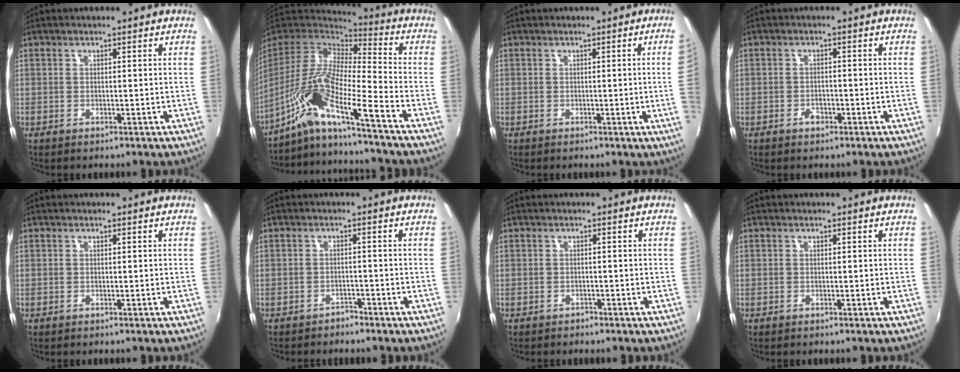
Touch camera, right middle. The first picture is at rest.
{"total": 15.4, "force": [-10.2, 0.5, 11.5], "torque": [-0.204, -0.020, -0.209]}
{"total": 3.5, "force": [0.1, -2.0, 2.9], "torque": [-0.043, -0.011, 0.007]}
{"total": 2.0, "force": [-1.4, 1.2, 0.8], "torque": [-0.015, 0.001, -0.022]}
{"total": 0.0}
{"total": 2.0, "force": [-1.9, 0.7, 0.1], "torque": [-0.007, -0.001, -0.030]}
{"total": 1.0, "force": [-0.9, 0.4, 0.0], "torque": [-0.005, 0.000, -0.015]}
{"total": 0.0}